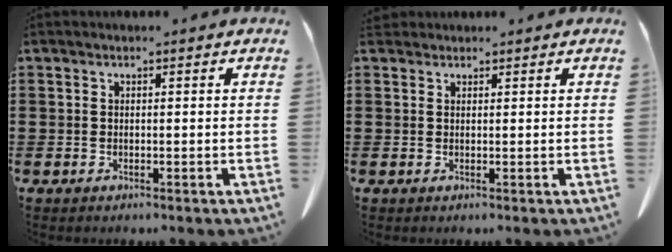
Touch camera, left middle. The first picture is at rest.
{"total": 1.0, "force": [1.0, 0.3, 0.1], "torque": [-0.005, 0.001, 0.020]}